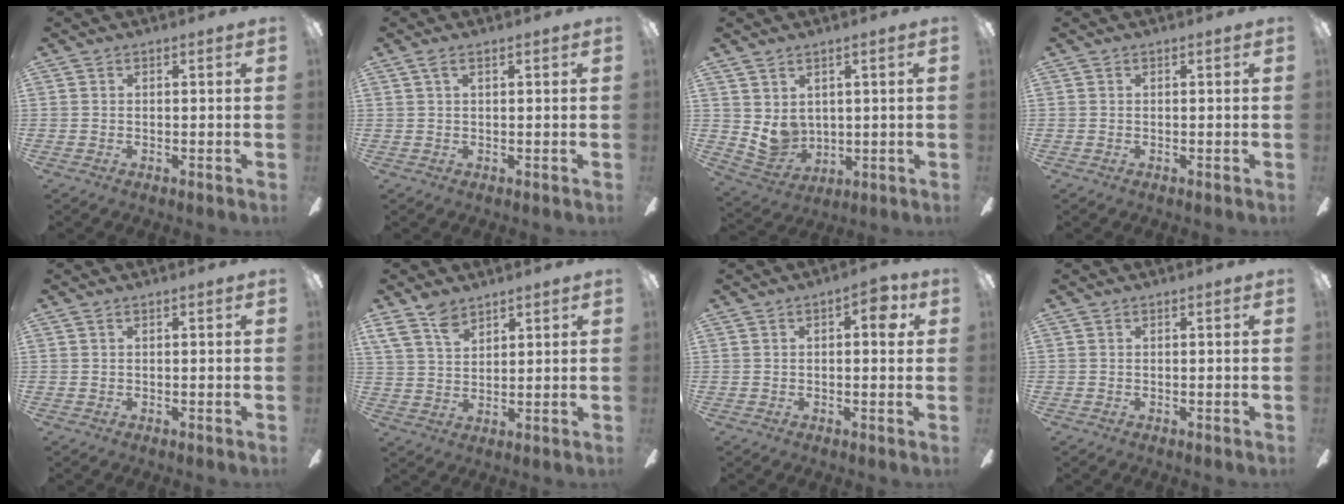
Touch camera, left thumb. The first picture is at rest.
{"total": 1.8, "force": [0.8, 0.5, 1.5], "torque": [-0.034, 0.004, 0.013]}
{"total": 6.4, "force": [2.7, 5.3, 2.3], "torque": [-0.050, -0.025, 0.056]}
{"total": 0.0}
{"total": 0.0}
{"total": 7.4, "force": [5.4, 3.9, 3.1], "torque": [-0.063, -0.021, 0.104]}
{"total": 5.2, "force": [1.5, 2.2, 4.5], "torque": [-0.048, -0.001, 0.015]}
{"total": 0.0}